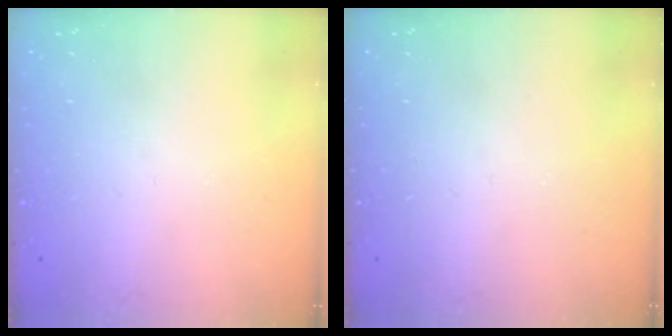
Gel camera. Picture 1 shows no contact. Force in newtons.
{"total": 0.0}